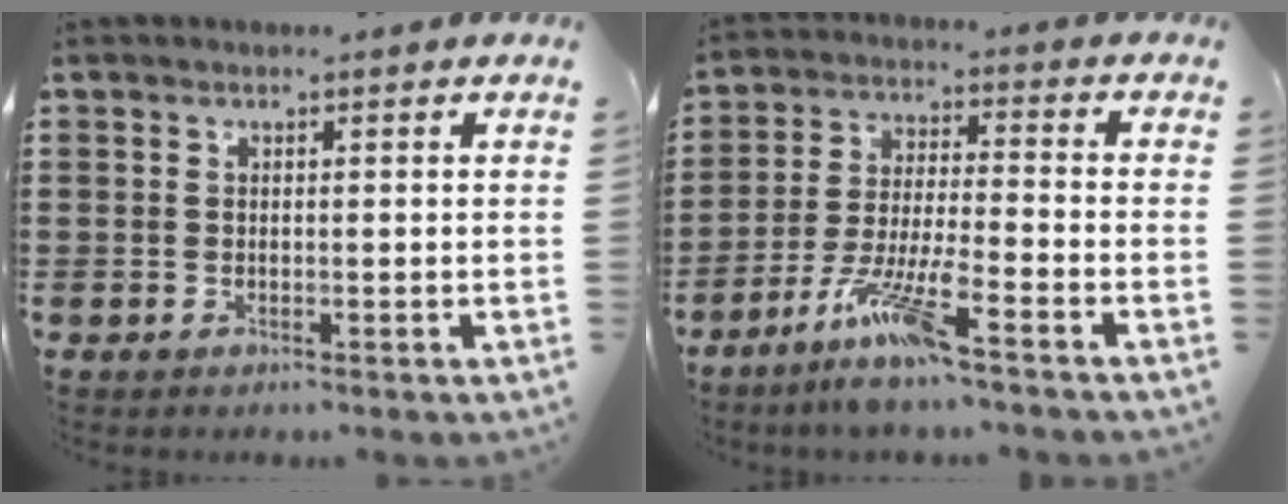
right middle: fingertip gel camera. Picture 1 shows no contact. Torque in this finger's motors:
{"motor_torque": [1.12, -1.01, 0.80, 0.21]}